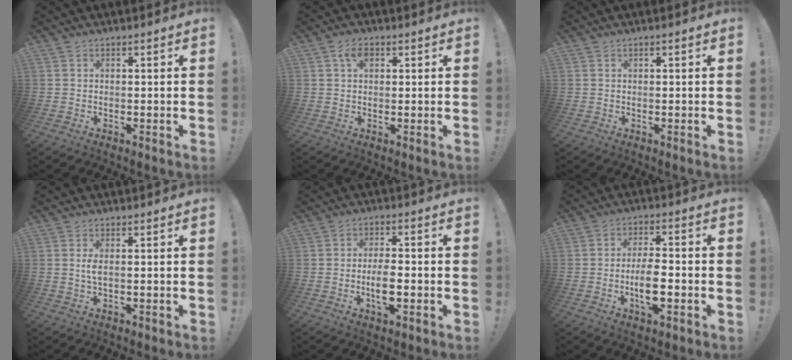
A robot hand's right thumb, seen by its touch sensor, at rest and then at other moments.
{"total": 3.7, "force": [1.2, 2.3, 2.7], "torque": [-0.049, 0.005, 0.019]}
{"total": 0.0}
{"total": 2.3, "force": [0.2, 0.4, 2.2], "torque": [-0.037, -0.003, 0.001]}
{"total": 7.2, "force": [-2.0, 2.6, 6.3], "torque": [-0.122, 0.002, -0.036]}
{"total": 9.1, "force": [-2.7, 3.3, 8.0], "torque": [-0.153, 0.004, -0.049]}